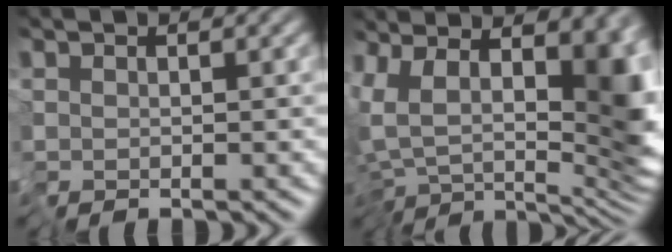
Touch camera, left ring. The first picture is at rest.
{"total": 13.1, "force": [3.6, 5.7, 11.3], "torque": [-0.181, -0.009, 0.076]}